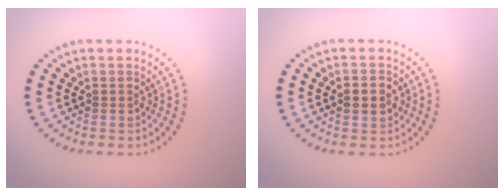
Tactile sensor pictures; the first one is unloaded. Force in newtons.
{"total": 2.4, "press": 2.4, "slide": 0.1}